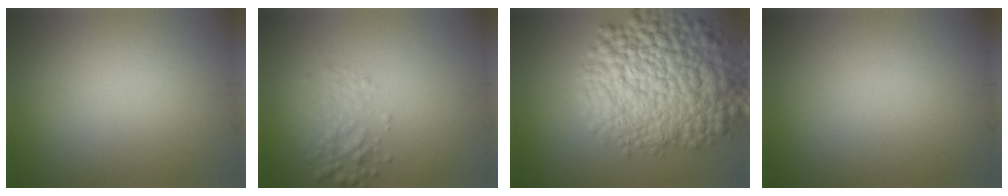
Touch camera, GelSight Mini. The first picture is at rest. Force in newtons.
{"total": 2.4, "press": 2.4, "slide": 0.1}
{"total": 12.8, "press": 12.8, "slide": 0.5}
{"total": 0.0}